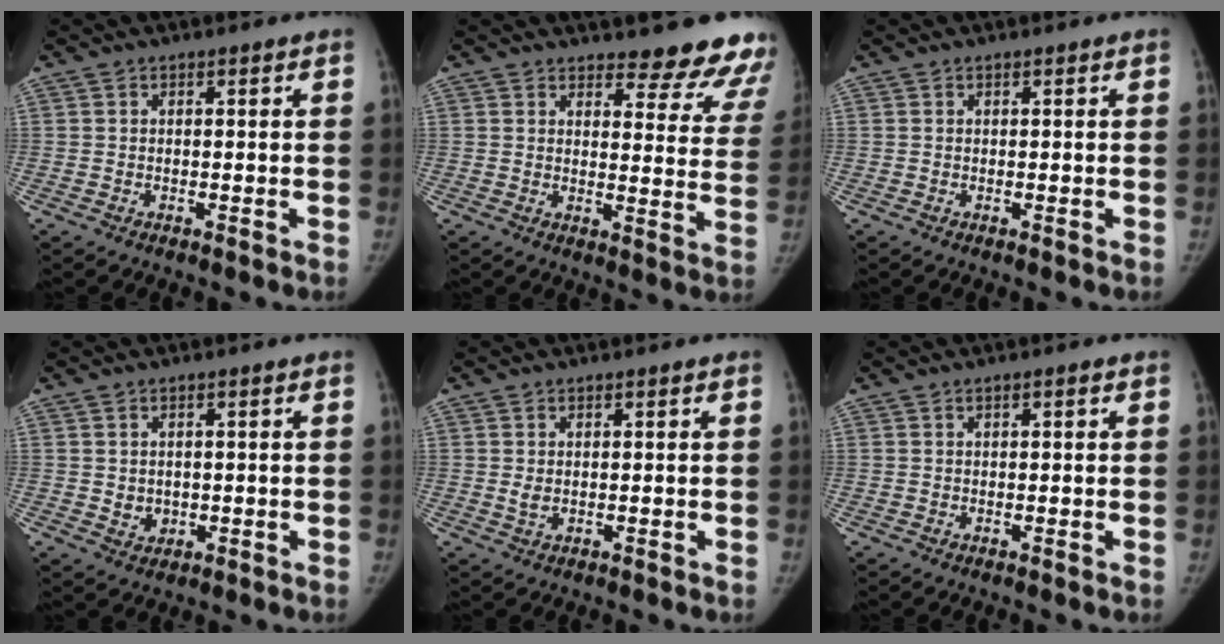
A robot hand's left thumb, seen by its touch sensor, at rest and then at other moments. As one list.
[{"total": 15.0, "force": [13.7, 4.1, 4.6], "torque": [0.001, -0.113, 0.143]}, {"total": 0.0}, {"total": 2.7, "force": [0.0, 2.4, 1.3], "torque": [-0.010, -0.001, 0.008]}, {"total": 1.6, "force": [0.2, 1.0, 1.1], "torque": [-0.017, -0.004, 0.007]}, {"total": 1.1, "force": [0.4, 0.3, 1.0], "torque": [-0.015, 0.003, 0.006]}]